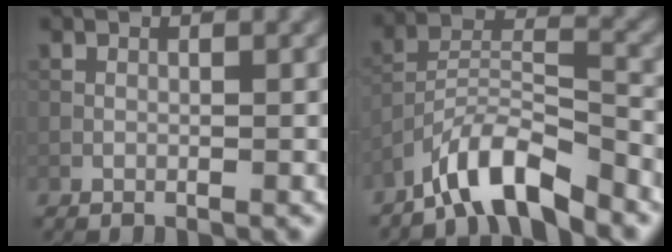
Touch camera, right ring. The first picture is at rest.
{"total": 7.1, "force": [-5.8, 1.7, 3.7], "torque": [-0.065, 0.003, -0.111]}